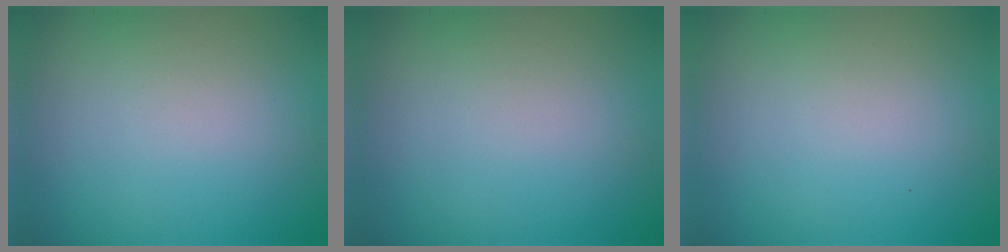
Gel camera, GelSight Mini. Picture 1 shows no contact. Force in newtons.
{"total": 0.0}
{"total": 0.0}